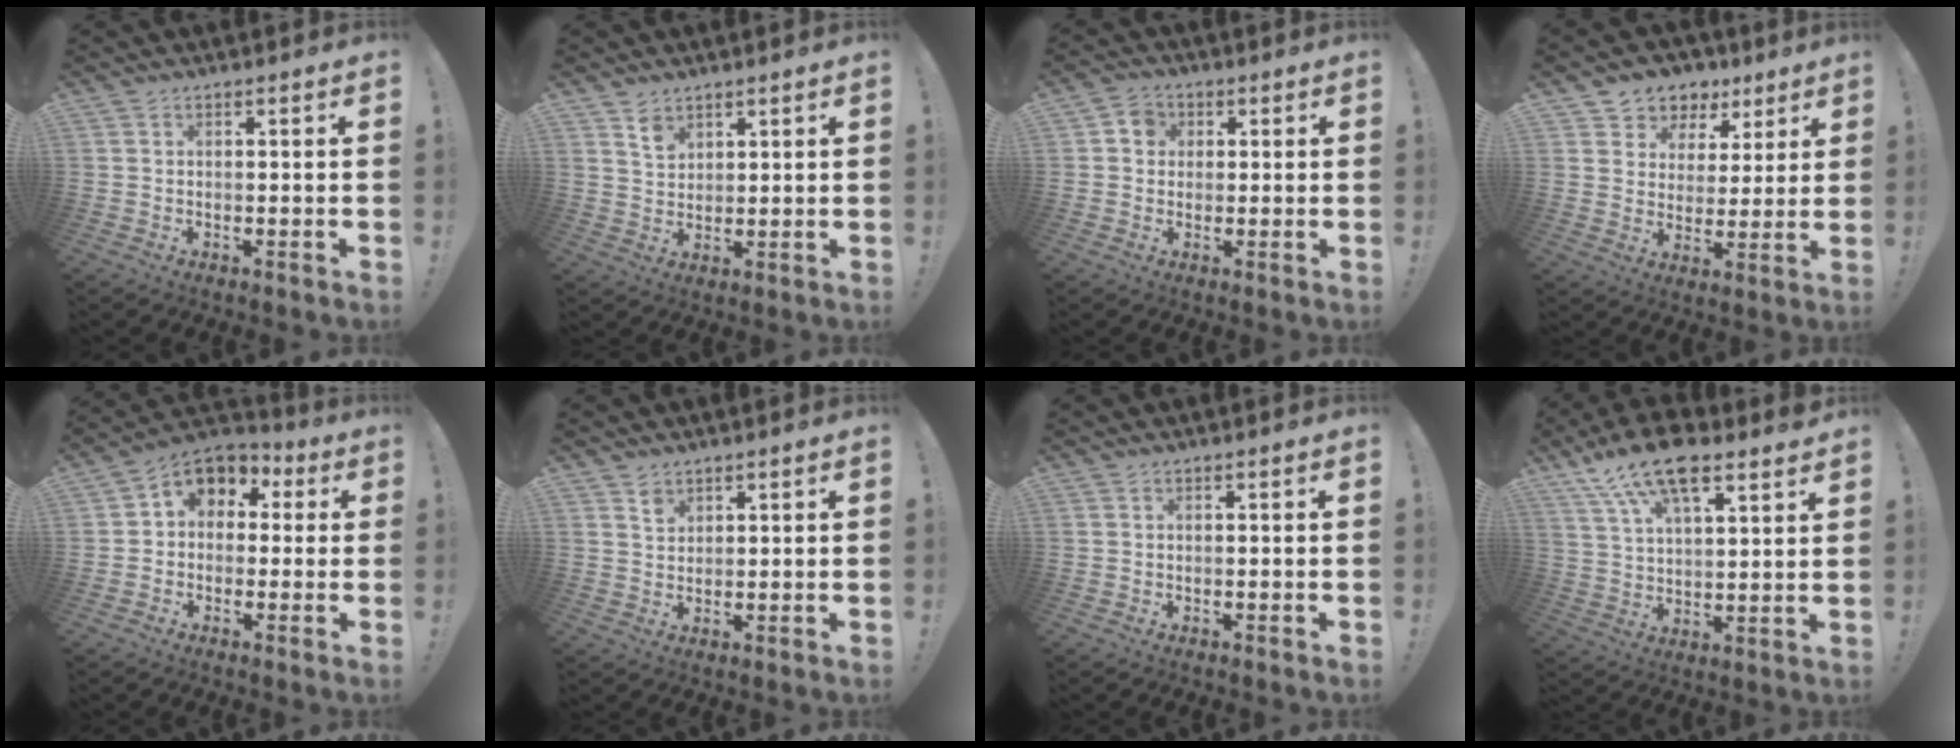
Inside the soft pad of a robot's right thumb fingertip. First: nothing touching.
{"total": 4.8, "force": [3.4, 2.9, 1.6], "torque": [-0.017, -0.022, 0.062]}
{"total": 4.9, "force": [0.8, 4.5, 1.7], "torque": [-0.025, 0.009, 0.014]}
{"total": 5.9, "force": [2.6, 5.3, 0.5], "torque": [-0.007, -0.016, 0.053]}
{"total": 6.7, "force": [1.3, 5.8, 3.0], "torque": [-0.043, -0.005, 0.031]}
{"total": 2.7, "force": [2.1, 1.7, 0.7], "torque": [-0.001, -0.017, 0.036]}
{"total": 0.0}
{"total": 15.0, "force": [9.9, 5.7, 9.7], "torque": [-0.182, -0.049, 0.177]}